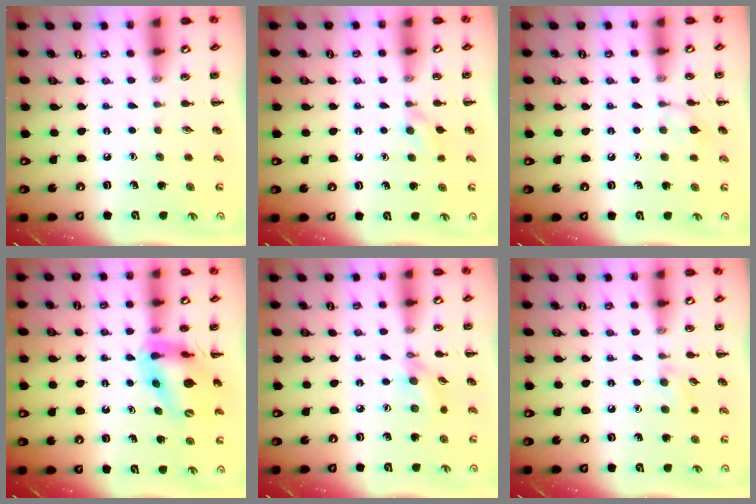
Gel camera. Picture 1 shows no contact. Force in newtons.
{"total": 5.1, "press": 4.8, "slide": 1.6}
{"total": 7.0, "press": 6.8, "slide": 1.5}
{"total": 14.3, "press": 13.8, "slide": 4.0}
{"total": 4.9, "press": 4.9, "slide": 0.5}
{"total": 6.3, "press": 5.9, "slide": 2.3}